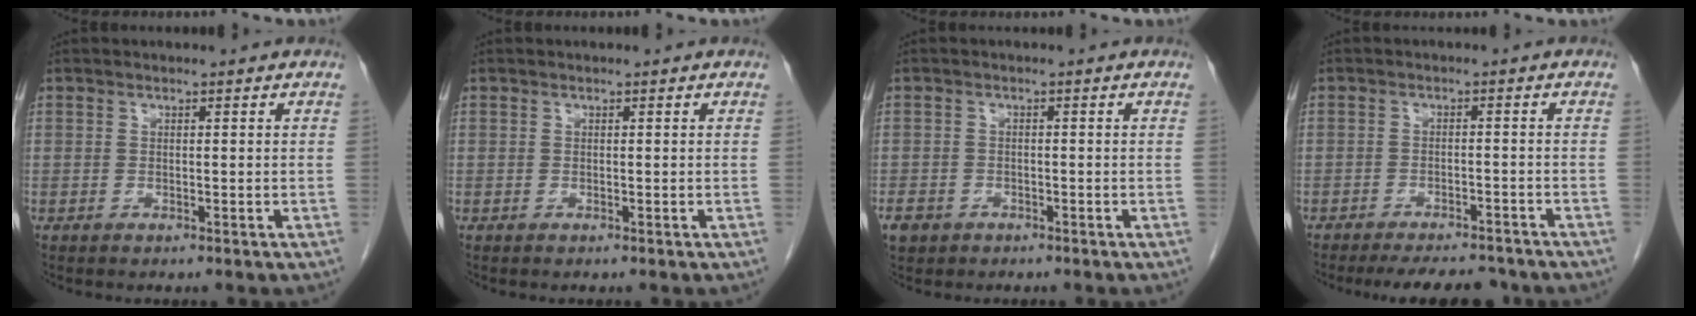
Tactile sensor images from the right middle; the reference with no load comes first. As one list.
[{"total": 0.0}, {"total": 3.2, "force": [-2.1, 2.2, 0.9], "torque": [-0.022, 0.002, -0.034]}, {"total": 9.1, "force": [-8.4, 2.1, 3.0], "torque": [-0.042, -0.003, -0.107]}]